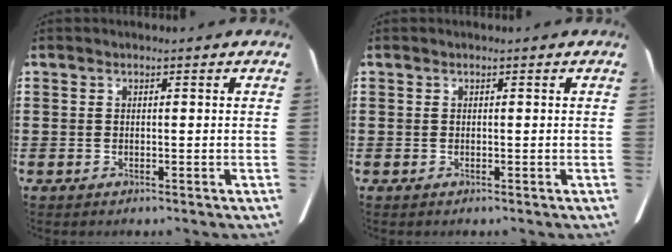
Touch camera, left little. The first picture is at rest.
{"total": 0.0}